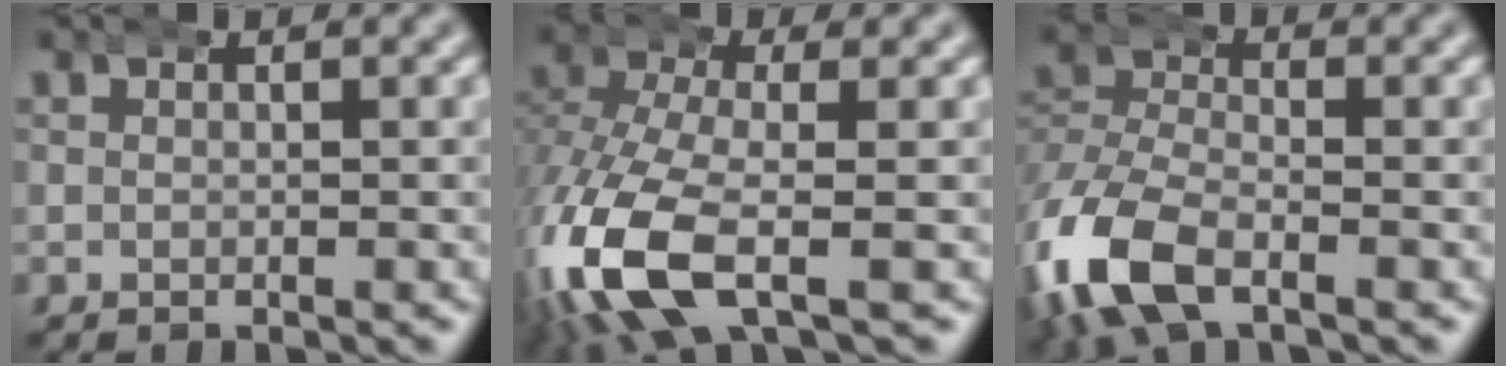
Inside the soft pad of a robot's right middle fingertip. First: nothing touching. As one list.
[{"total": 8.8, "force": [-2.5, 5.1, 6.7], "torque": [-0.190, -0.039, -0.023]}, {"total": 6.6, "force": [-2.9, 4.2, 4.3], "torque": [-0.118, -0.020, -0.042]}]